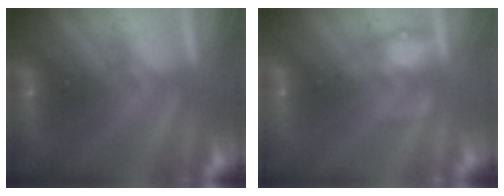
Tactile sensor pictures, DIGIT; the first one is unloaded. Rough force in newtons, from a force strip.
{"total": 2.2}